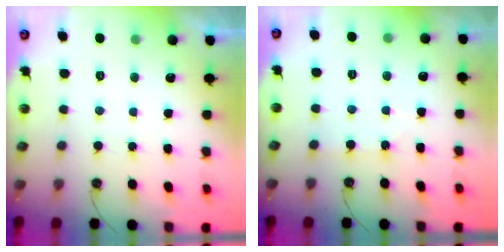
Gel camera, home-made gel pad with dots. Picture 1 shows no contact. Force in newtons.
{"total": 3.0, "press": 3.0, "slide": 0.4}